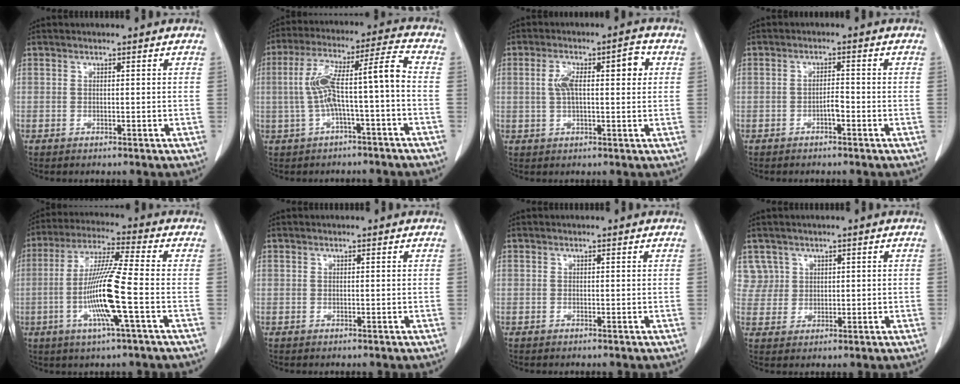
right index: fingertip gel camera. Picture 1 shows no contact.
{"total": 10.6, "force": [-1.4, 0.8, 10.5], "torque": [-0.198, 0.045, -0.023]}
{"total": 7.4, "force": [1.5, 2.2, 6.9], "torque": [-0.123, 0.029, 0.026]}
{"total": 1.8, "force": [-0.9, 0.4, 1.5], "torque": [-0.026, 0.003, -0.016]}
{"total": 12.3, "force": [-3.0, -0.5, 11.9], "torque": [-0.236, -0.009, -0.064]}
{"total": 0.0}
{"total": 0.0}
{"total": 3.8, "force": [1.9, 3.3, -0.4], "torque": [0.022, 0.007, 0.036]}